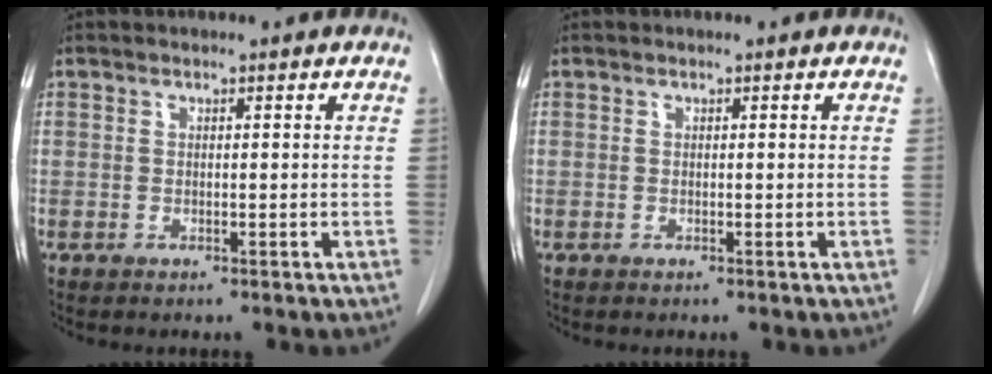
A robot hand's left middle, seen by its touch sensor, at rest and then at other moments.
{"total": 0.0}